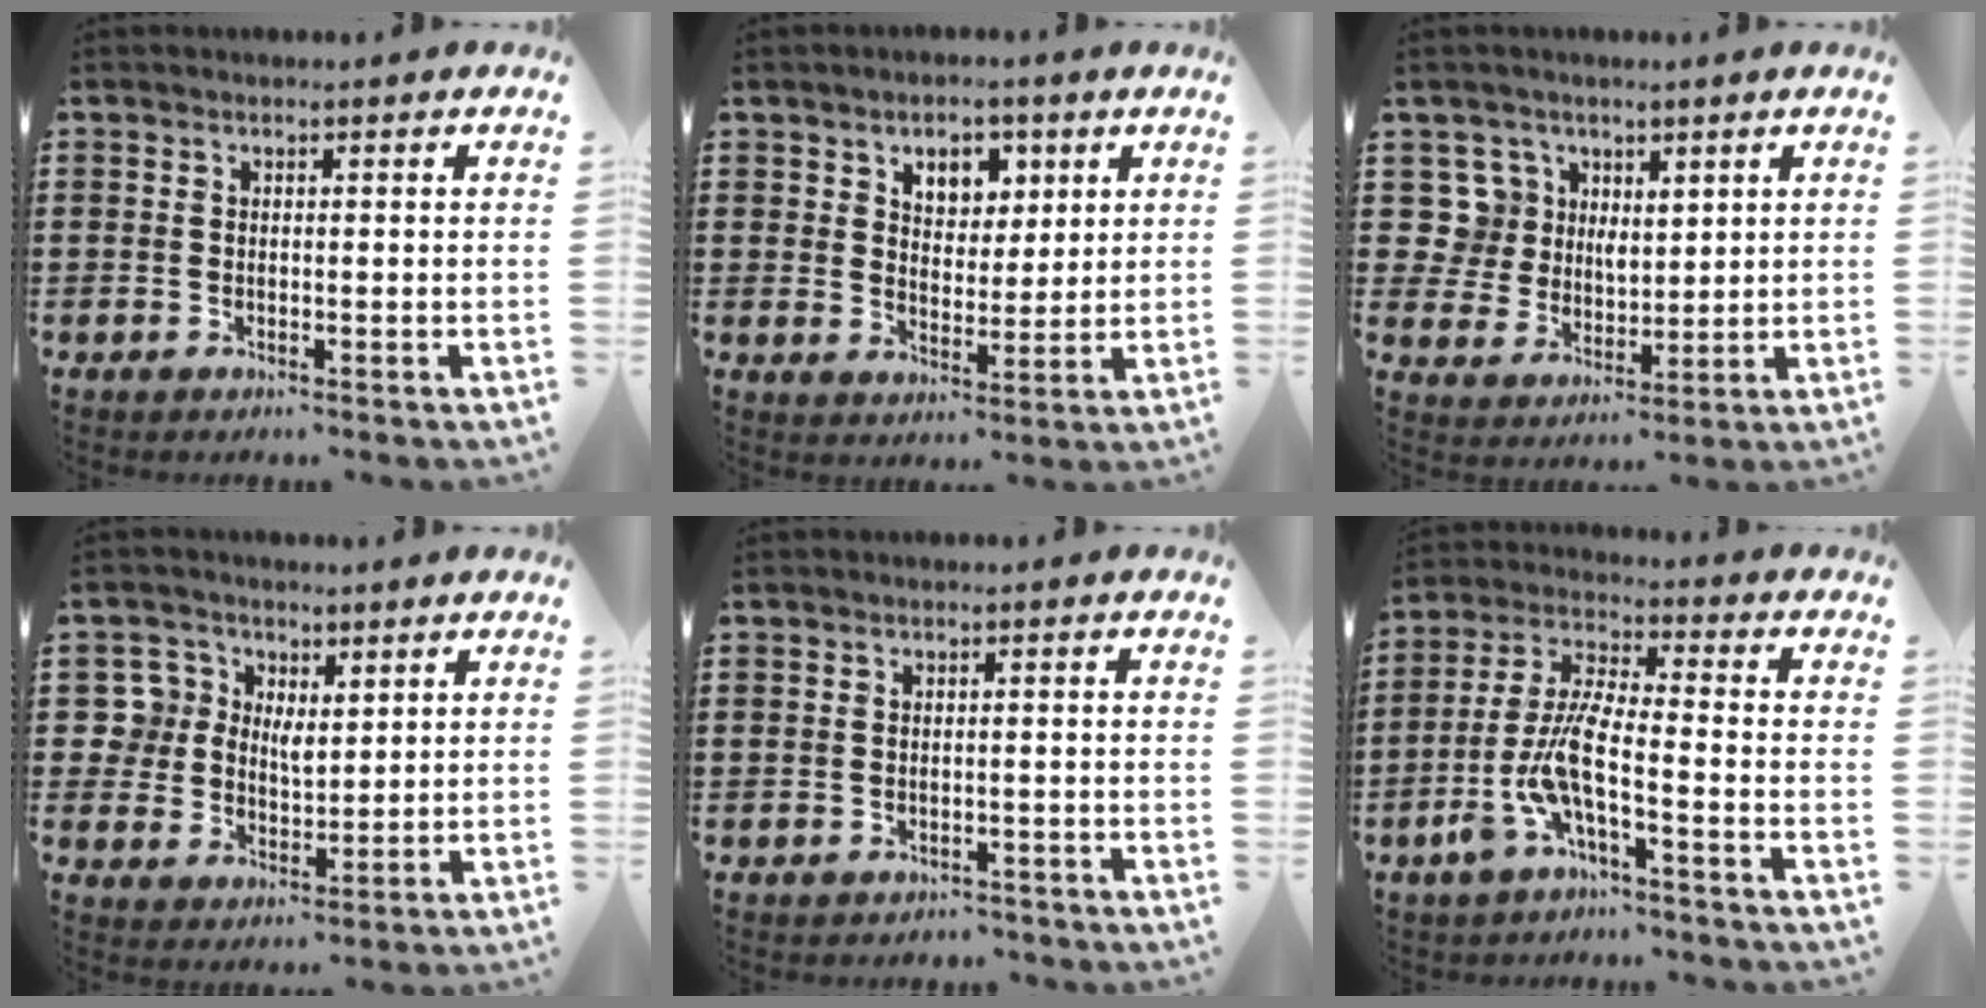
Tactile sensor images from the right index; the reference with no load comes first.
{"total": 5.0, "force": [2.8, 3.5, 2.1], "torque": [-0.042, 0.007, 0.047]}
{"total": 6.5, "force": [3.5, 5.3, 1.2], "torque": [-0.058, 0.013, 0.069]}
{"total": 5.4, "force": [2.9, 4.4, 1.1], "torque": [-0.049, 0.011, 0.054]}
{"total": 0.9, "force": [-0.7, 0.5, -0.1], "torque": [-0.002, 0.002, -0.016]}
{"total": 8.1, "force": [-3.7, 1.5, 7.1], "torque": [-0.170, -0.020, -0.075]}